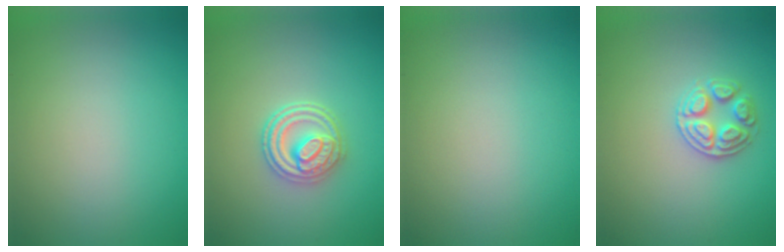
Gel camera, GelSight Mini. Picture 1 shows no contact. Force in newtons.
{"total": 3.9, "press": 3.3, "slide": 2.0}
{"total": 0.0}
{"total": 2.7, "press": 2.7, "slide": 0.5}